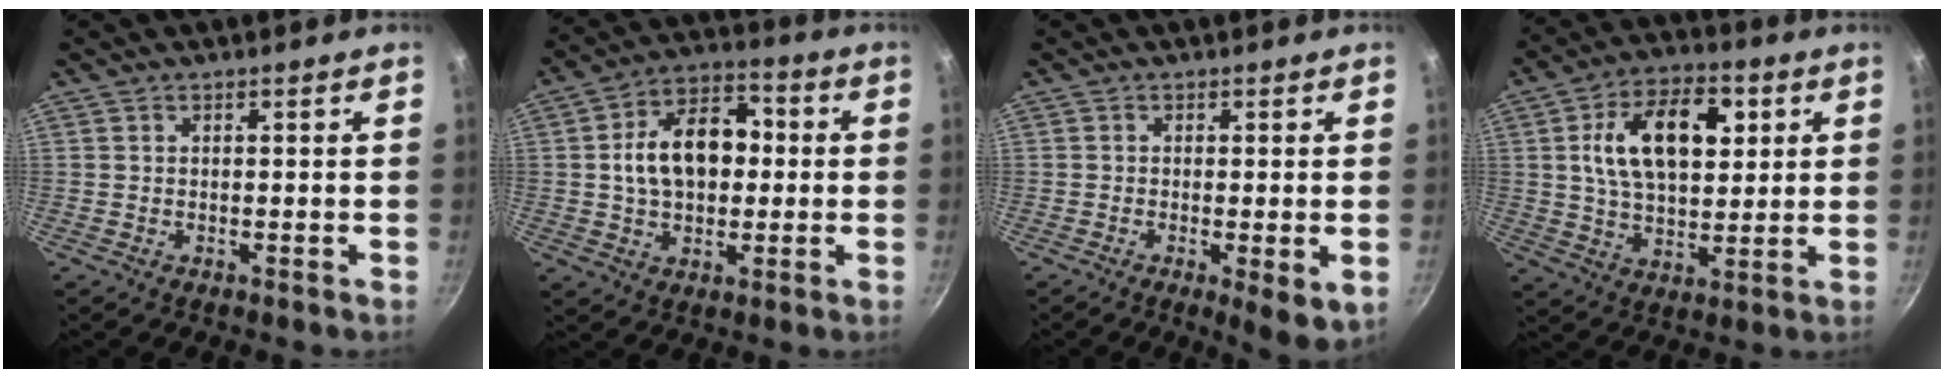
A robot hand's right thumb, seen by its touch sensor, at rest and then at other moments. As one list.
[{"total": 14.4, "force": [0.9, 9.4, 10.9], "torque": [-0.154, 0.024, 0.009]}, {"total": 5.6, "force": [-1.4, 1.3, 5.2], "torque": [-0.083, -0.017, -0.022]}, {"total": 17.0, "force": [3.5, 9.7, 13.5], "torque": [-0.201, 0.013, 0.057]}]